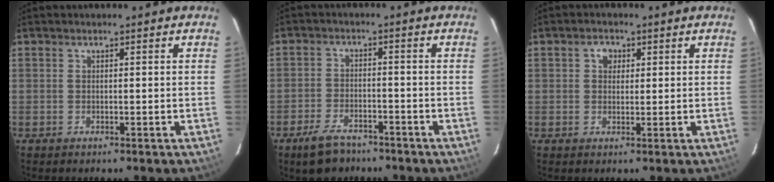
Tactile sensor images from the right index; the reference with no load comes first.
{"total": 7.7, "force": [-5.8, 3.9, 3.4], "torque": [-0.090, 0.004, -0.093]}
{"total": 2.5, "force": [0.8, 2.2, 1.0], "torque": [-0.013, 0.011, 0.012]}